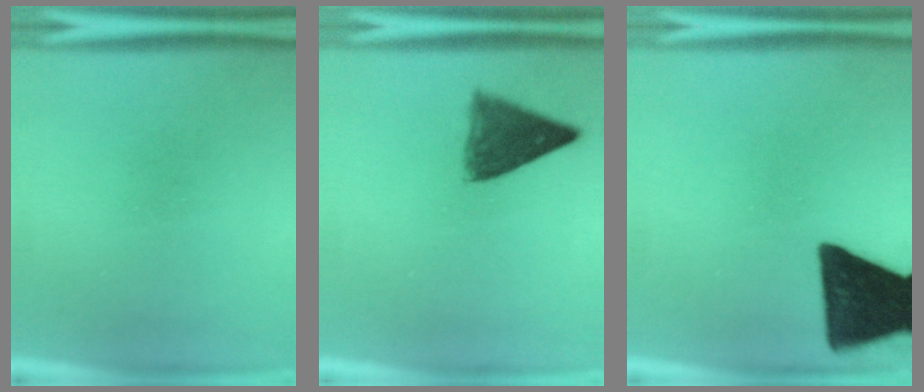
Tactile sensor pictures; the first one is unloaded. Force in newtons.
{"total": 7.2}
{"total": 16.7}